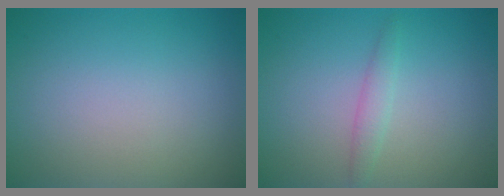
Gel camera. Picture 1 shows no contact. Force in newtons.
{"total": 1.4, "press": 1.4, "slide": 0.1}